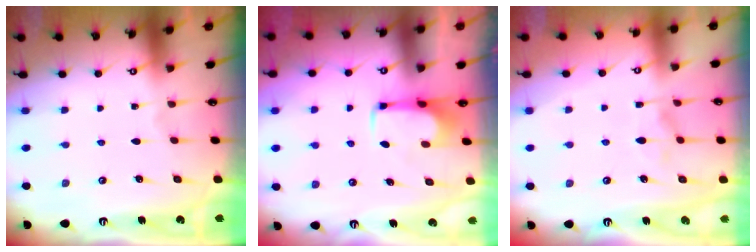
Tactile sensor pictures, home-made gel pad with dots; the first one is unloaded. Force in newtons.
{"total": 2.0, "press": 2.0, "slide": 0.2}
{"total": 2.0, "press": 1.4, "slide": 1.4}